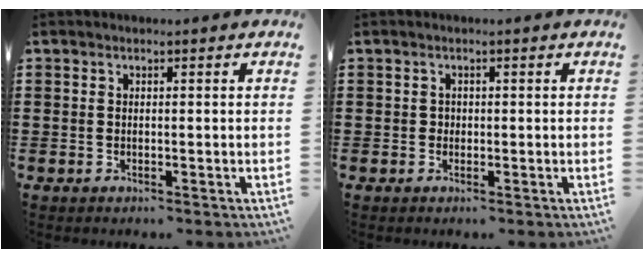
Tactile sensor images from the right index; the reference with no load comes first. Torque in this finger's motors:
{"motor_torque": [-0.01, 0.08, 0.00, -0.01]}